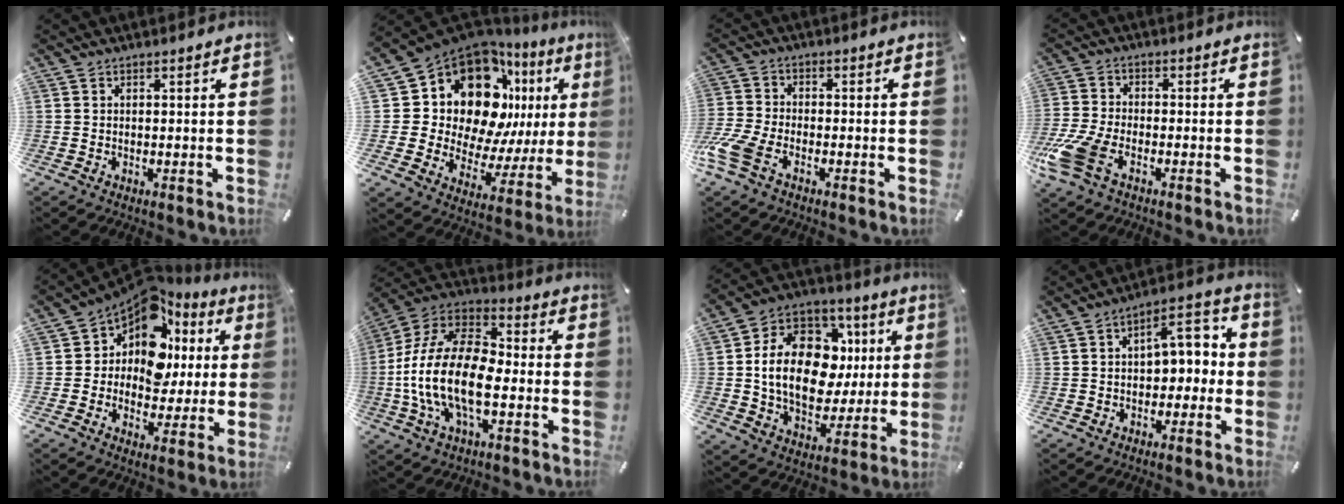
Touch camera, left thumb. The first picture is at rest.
{"total": 17.8, "force": [10.1, 11.2, 9.5], "torque": [-0.150, -0.105, 0.179]}
{"total": 8.3, "force": [-4.7, 4.2, 5.4], "torque": [-0.140, 0.003, -0.093]}
{"total": 11.2, "force": [-5.7, 6.0, 7.5], "torque": [-0.175, 0.009, -0.108]}
{"total": 11.1, "force": [4.9, 8.4, 5.5], "torque": [-0.111, -0.054, 0.089]}
{"total": 18.4, "force": [-5.5, 9.8, 14.6], "torque": [-0.316, 0.014, -0.097]}
{"total": 18.7, "force": [1.3, 13.8, 12.6], "torque": [-0.229, -0.004, 0.025]}
{"total": 6.9, "force": [0.8, 4.9, 4.9], "torque": [-0.051, -0.016, 0.002]}